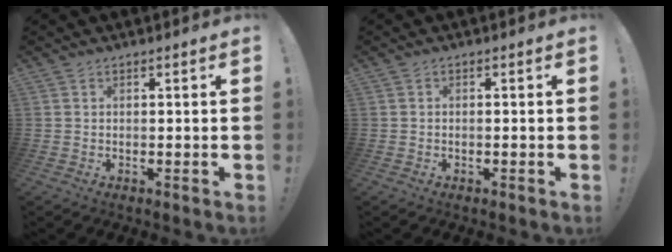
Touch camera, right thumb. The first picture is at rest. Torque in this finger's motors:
{"motor_torque": [-0.07, -0.35, -0.23, 0.32, -0.06]}